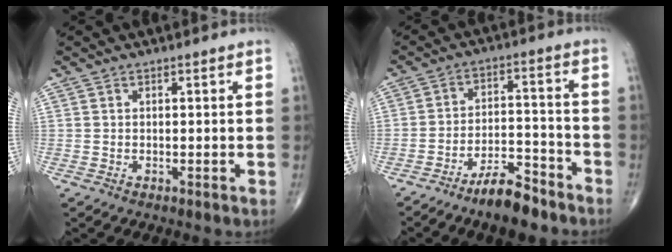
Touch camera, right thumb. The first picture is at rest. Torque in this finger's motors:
{"motor_torque": [1.47, 0.52, 0.58, -0.88, 0.21]}